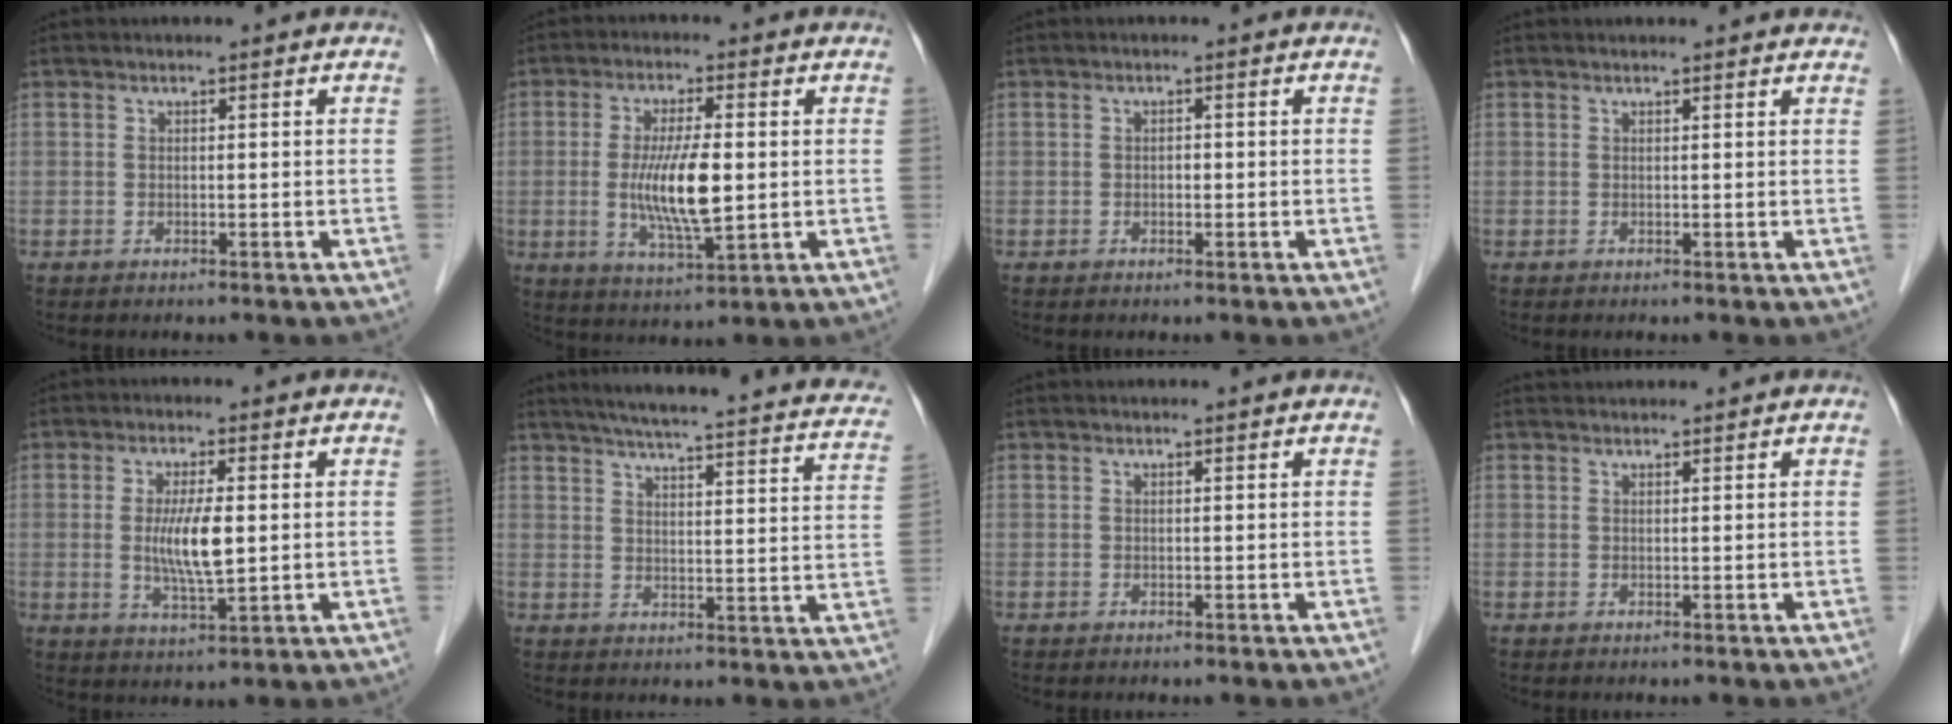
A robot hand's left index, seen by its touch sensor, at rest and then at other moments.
{"total": 9.2, "force": [-0.2, 1.6, 9.1], "torque": [-0.180, -0.014, -0.004]}
{"total": 0.8, "force": [-0.1, 0.5, 0.6], "torque": [-0.008, 0.002, -0.004]}
{"total": 4.9, "force": [4.5, 1.0, 1.5], "torque": [-0.014, 0.019, 0.041]}
{"total": 6.6, "force": [0.3, 1.2, 6.5], "torque": [-0.127, -0.010, 0.007]}
{"total": 25.2, "force": [21.2, 3.1, 13.3], "torque": [-0.182, -0.006, 0.244]}
{"total": 1.4, "force": [1.4, 0.0, 0.3], "torque": [-0.010, 0.010, 0.016]}
{"total": 2.7, "force": [2.7, 0.3, 0.3], "torque": [-0.008, 0.030, 0.043]}